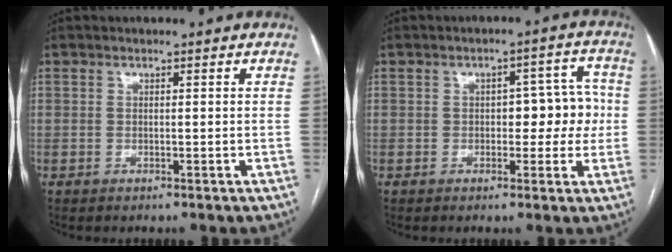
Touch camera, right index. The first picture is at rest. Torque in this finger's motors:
{"motor_torque": [0.60, 0.00, 0.21, 0.05]}